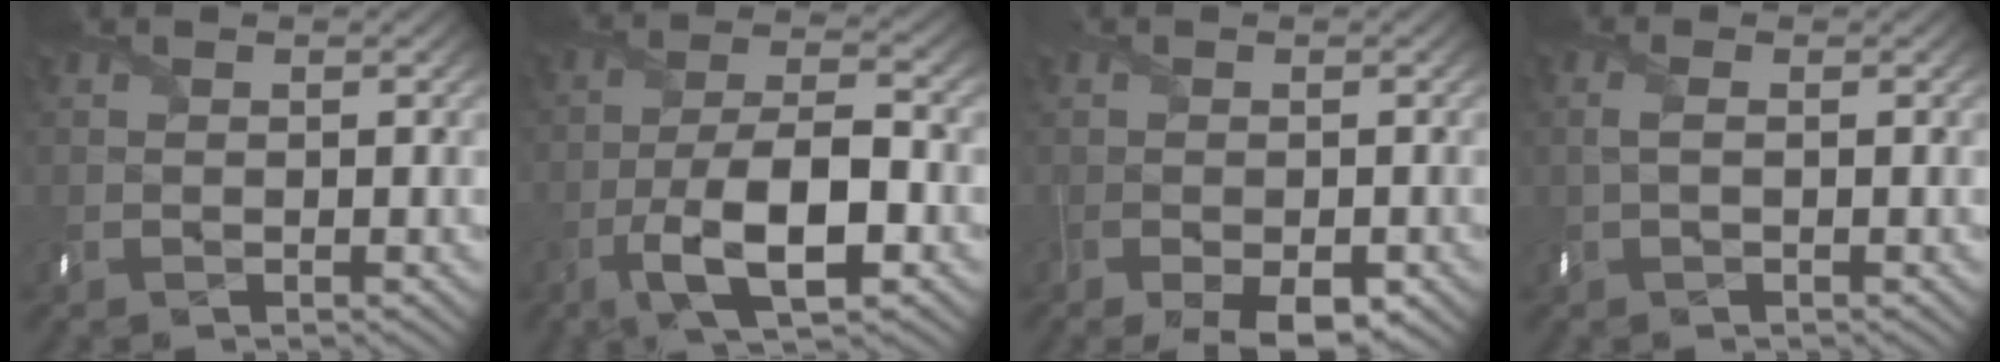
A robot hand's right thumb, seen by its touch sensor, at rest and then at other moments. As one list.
[{"total": 9.8, "force": [-4.1, 3.4, 8.2], "torque": [-0.149, 0.000, -0.080]}, {"total": 4.5, "force": [-2.5, 2.1, 3.0], "torque": [-0.065, -0.015, -0.043]}, {"total": 1.9, "force": [-0.1, 0.6, 1.8], "torque": [-0.048, 0.003, -0.003]}]